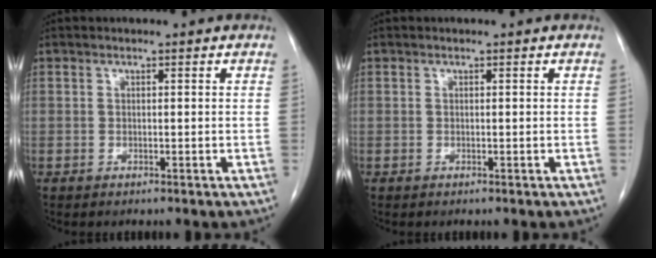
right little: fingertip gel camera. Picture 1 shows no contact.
{"total": 0.0}